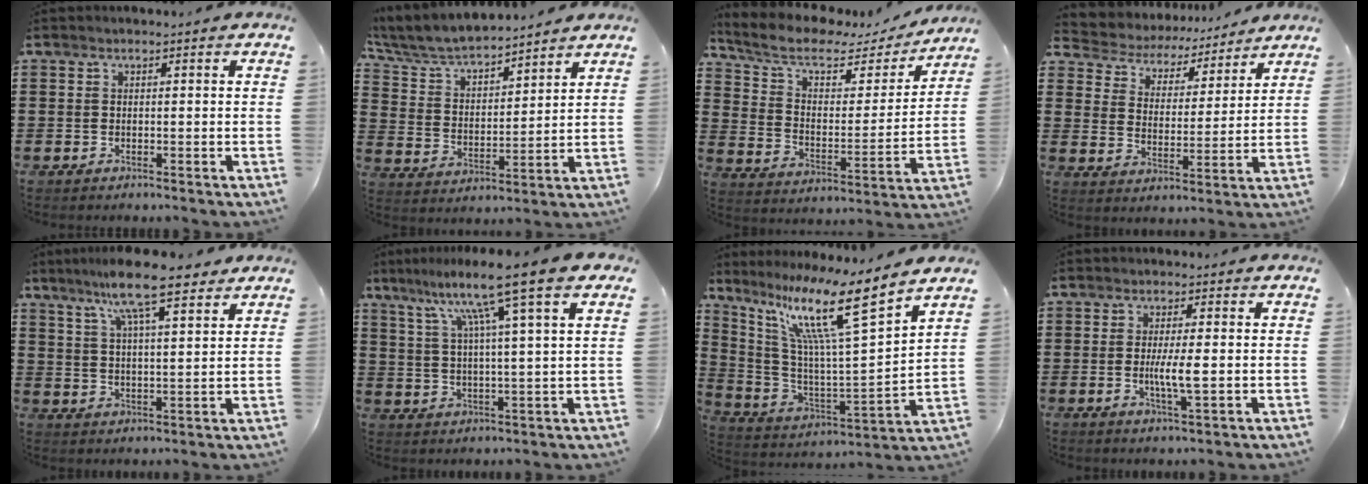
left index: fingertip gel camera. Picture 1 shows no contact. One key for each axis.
{"total": 6.2, "fx": 5.8, "fy": 1.0, "fz": 2.0, "tx": -0.066, "ty": -0.034, "tz": 0.096}
{"total": 7.3, "fx": 5.2, "fy": 3.3, "fz": 4.0, "tx": -0.102, "ty": -0.022, "tz": 0.086}
{"total": 4.5, "fx": 4.3, "fy": 1.2, "fz": 0.0, "tx": -0.031, "ty": -0.032, "tz": 0.069}
{"total": 10.6, "fx": 8.0, "fy": 1.4, "fz": 6.9, "tx": -0.144, "ty": -0.017, "tz": 0.140}
{"total": 11.6, "fx": 7.5, "fy": -0.4, "fz": 8.8, "tx": -0.177, "ty": -0.026, "tz": 0.115}
{"total": 14.7, "fx": 9.3, "fy": 0.5, "fz": 11.3, "tx": -0.244, "ty": -0.052, "tz": 0.145}
{"total": 4.6, "fx": -0.2, "fy": 0.5, "fz": 4.6, "tx": -0.088, "ty": -0.006, "tz": -0.007}